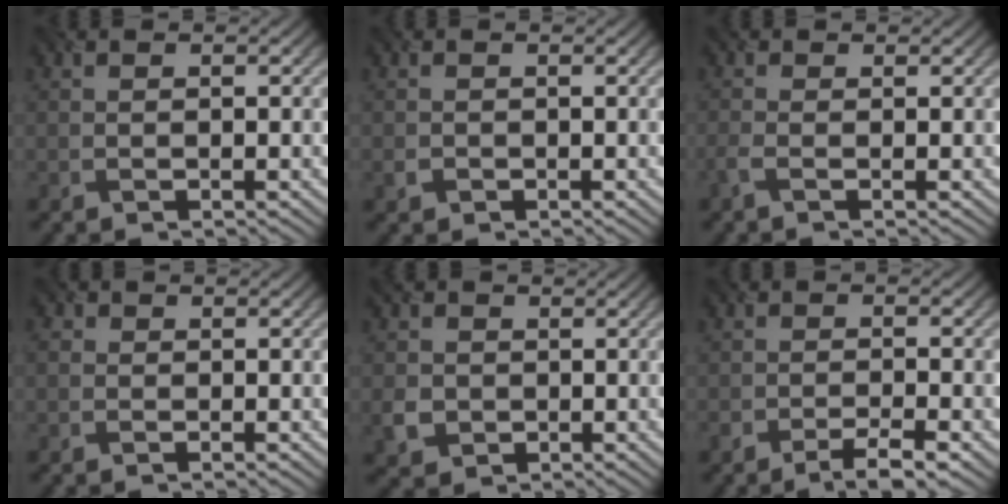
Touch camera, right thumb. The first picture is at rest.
{"total": 0.6, "force": [-0.1, 0.5, -0.2], "torque": [0.002, -0.005, -0.008]}
{"total": 1.4, "force": [-0.8, 0.4, 1.1], "torque": [-0.032, -0.004, -0.022]}
{"total": 0.8, "force": [0.3, 0.7, -0.2], "torque": [0.001, -0.004, 0.000]}
{"total": 3.3, "force": [-0.1, 3.2, 0.9], "torque": [-0.035, -0.008, -0.010]}
{"total": 2.9, "force": [-2.2, 0.4, 1.7], "torque": [-0.034, 0.000, -0.043]}